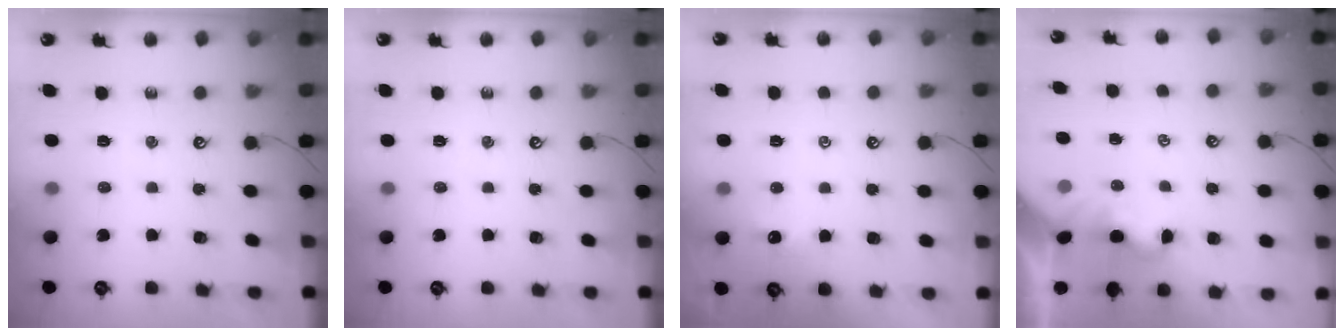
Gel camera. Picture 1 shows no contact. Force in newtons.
{"total": 0.0}
{"total": 0.0}
{"total": 1.9, "press": 1.8, "slide": 0.6}